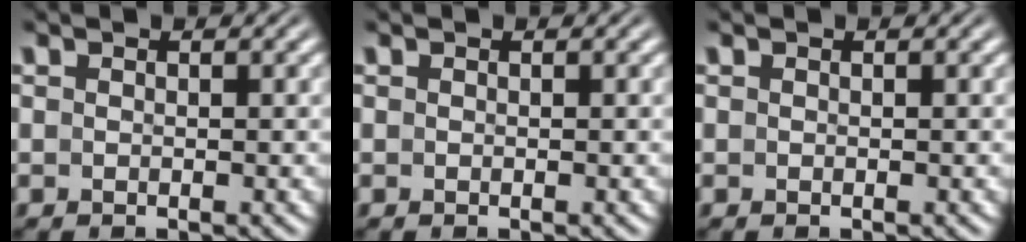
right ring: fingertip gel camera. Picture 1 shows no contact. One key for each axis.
{"total": 0.0}
{"total": 0.0}